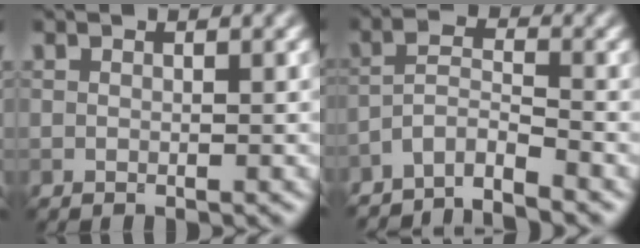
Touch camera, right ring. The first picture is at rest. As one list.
[{"total": 3.8, "force": [-3.4, 0.5, 1.5], "torque": [-0.024, 0.003, -0.075]}]